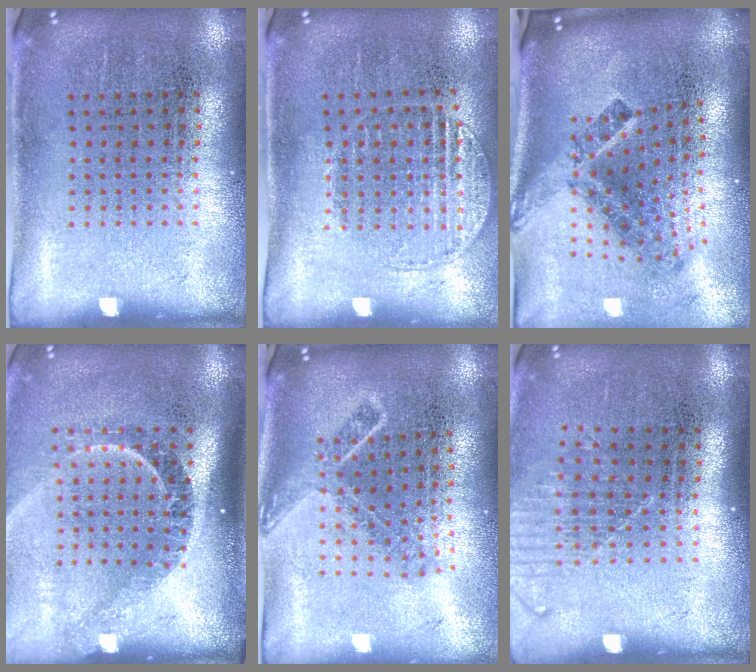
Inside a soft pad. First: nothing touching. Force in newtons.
{"total": 1.2, "press": 1.1, "slide": 0.4}
{"total": 2.9, "press": 1.7, "slide": 2.4}
{"total": 2.4, "press": 1.6, "slide": 1.8}
{"total": 1.8, "press": 1.3, "slide": 1.2}
{"total": 1.3, "press": 1.1, "slide": 0.8}